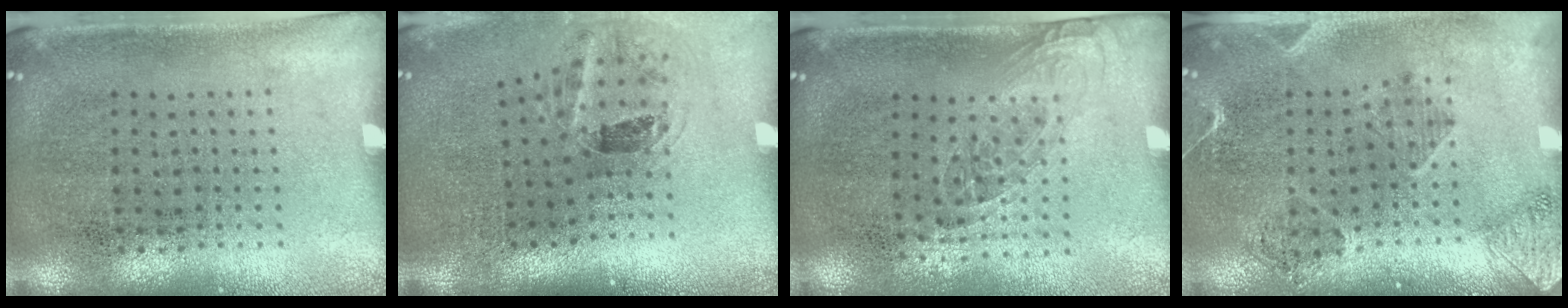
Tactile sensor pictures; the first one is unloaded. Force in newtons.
{"total": 1.3, "press": 1.0, "slide": 0.9}
{"total": 1.0, "press": 0.9, "slide": 0.6}
{"total": 1.7, "press": 1.6, "slide": 0.7}